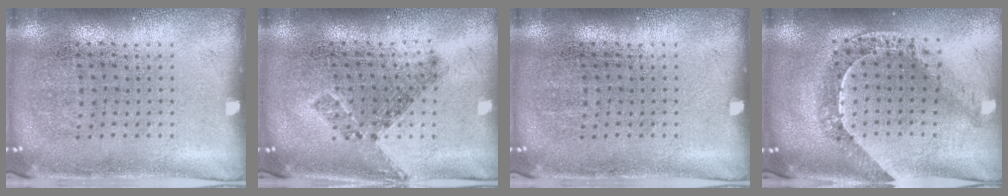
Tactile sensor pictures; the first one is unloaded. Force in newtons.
{"total": 0.8, "press": 0.7, "slide": 0.4}
{"total": 0.0}
{"total": 1.1, "press": 1.1, "slide": 0.2}